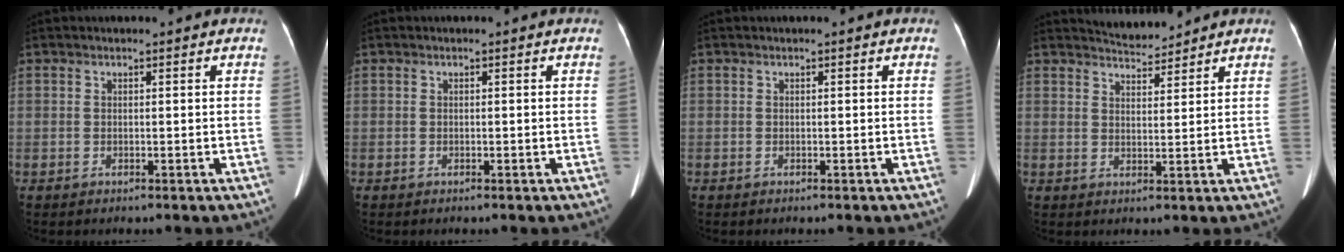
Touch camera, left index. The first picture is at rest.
{"total": 0.0}
{"total": 0.0}
{"total": 4.1, "force": [4.0, 0.3, 0.2], "torque": [-0.008, 0.005, 0.067]}